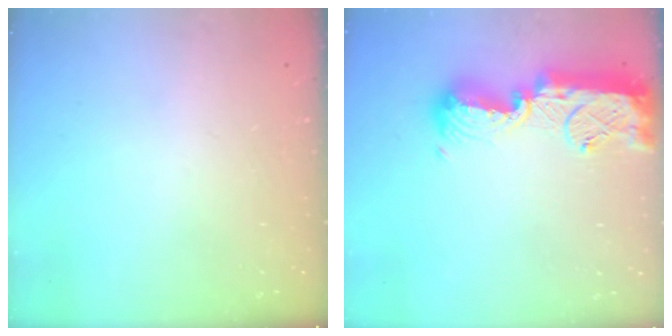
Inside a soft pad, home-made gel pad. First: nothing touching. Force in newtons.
{"total": 15.4, "press": 15.3, "slide": 1.4}